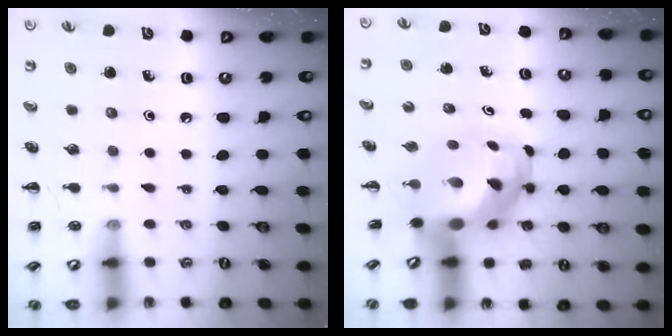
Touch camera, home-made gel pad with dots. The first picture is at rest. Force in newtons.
{"total": 6.0, "press": 5.8, "slide": 1.7}